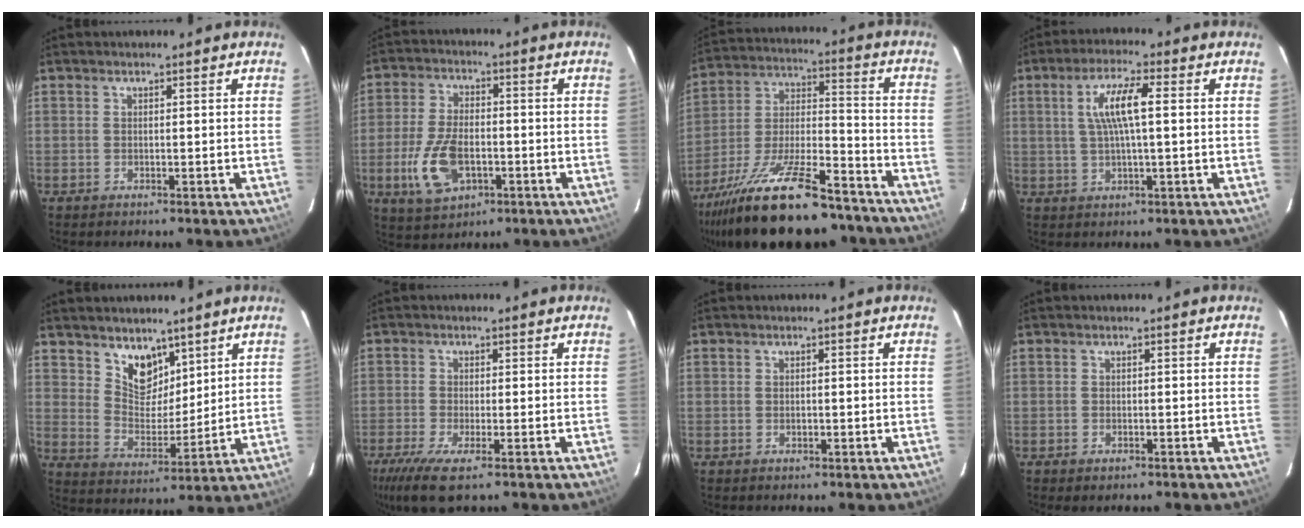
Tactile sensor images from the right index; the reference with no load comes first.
{"total": 11.2, "force": [-3.6, 6.1, 8.7], "torque": [-0.191, -0.007, -0.060]}
{"total": 26.7, "force": [-20.0, 8.0, 15.8], "torque": [-0.292, -0.026, -0.305]}
{"total": 7.3, "force": [1.3, 1.1, 7.1], "torque": [-0.135, 0.006, 0.025]}
{"total": 8.5, "force": [6.0, 4.9, 3.4], "torque": [-0.050, -0.006, 0.117]}
{"total": 7.7, "force": [-4.9, 1.4, 5.8], "torque": [-0.140, -0.030, -0.091]}
{"total": 0.8, "force": [-0.2, 0.5, 0.6], "torque": [-0.009, 0.000, -0.003]}
{"total": 1.3, "force": [-0.9, 0.8, 0.5], "torque": [-0.011, -0.004, -0.014]}